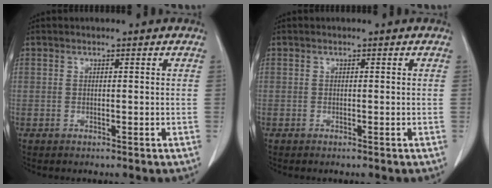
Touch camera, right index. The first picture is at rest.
{"total": 0.0}